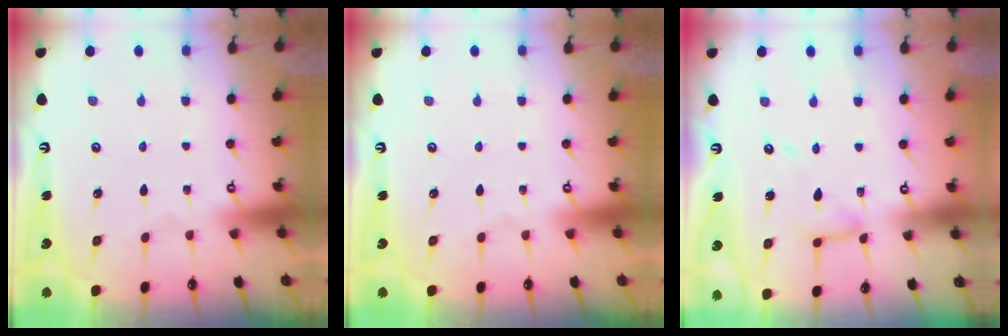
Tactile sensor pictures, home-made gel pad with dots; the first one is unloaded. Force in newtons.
{"total": 0.0}
{"total": 10.3, "press": 10.3, "slide": 0.9}